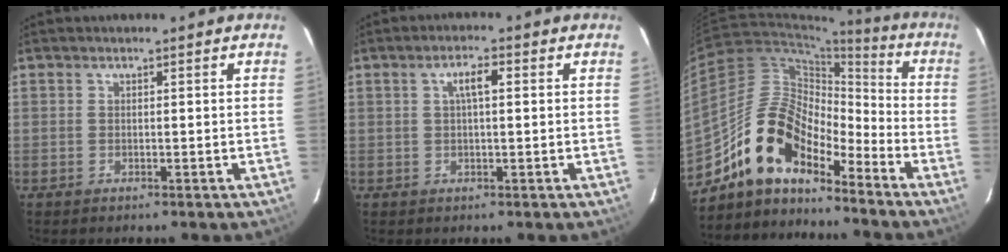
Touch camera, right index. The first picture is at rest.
{"total": 3.2, "force": [0.8, 0.8, 3.0], "torque": [-0.058, 0.009, 0.015]}
{"total": 13.7, "force": [-10.9, 5.3, 6.5], "torque": [-0.115, 0.024, -0.214]}